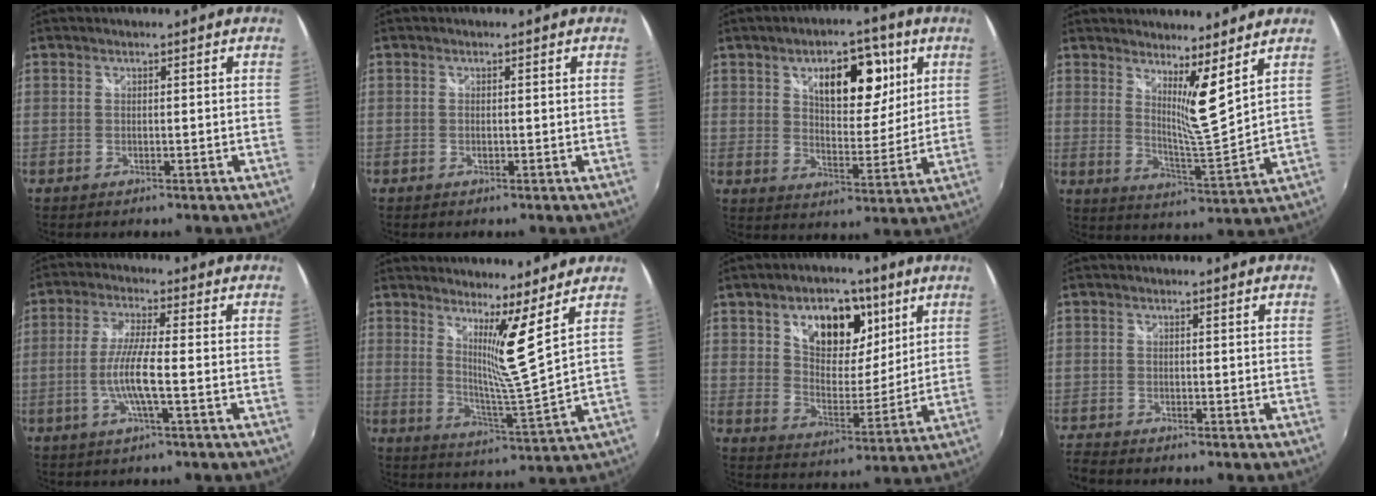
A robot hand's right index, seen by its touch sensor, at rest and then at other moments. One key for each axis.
{"total": 0.0}
{"total": 13.3, "fx": 5.7, "fy": 6.9, "fz": 9.8, "tx": -0.141, "ty": 0.009, "tz": 0.087}
{"total": 8.2, "fx": 5.6, "fy": 0.0, "fz": 6.0, "tx": -0.086, "ty": -0.015, "tz": 0.088}
{"total": 6.3, "fx": -2.0, "fy": -0.2, "fz": 6.0, "tx": -0.125, "ty": -0.003, "tz": -0.040}
{"total": 8.2, "fx": 5.1, "fy": -1.7, "fz": 6.2, "tx": -0.089, "ty": -0.018, "tz": 0.081}
{"total": 15.6, "fx": 7.3, "fy": 9.1, "fz": 10.3, "tx": -0.166, "ty": 0.012, "tz": 0.121}
{"total": 3.5, "fx": -3.4, "fy": 0.5, "fz": 0.7, "tx": -0.026, "ty": -0.021, "tz": -0.068}